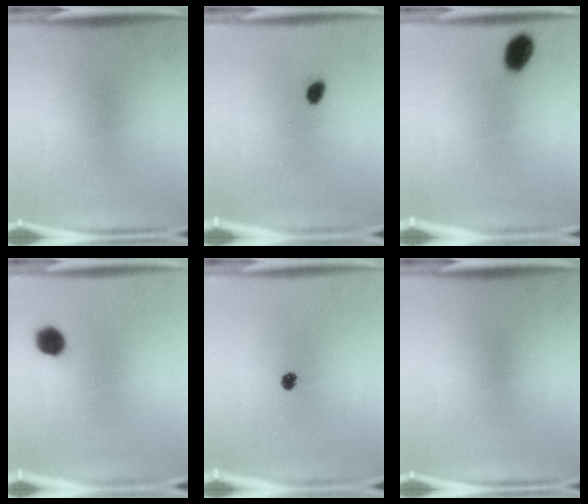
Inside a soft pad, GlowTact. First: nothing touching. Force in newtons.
{"total": 2.0}
{"total": 5.3}
{"total": 4.8}
{"total": 1.9}
{"total": 0.0}